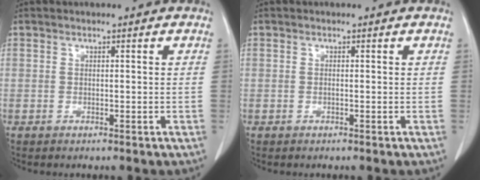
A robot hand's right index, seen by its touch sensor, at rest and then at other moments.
{"total": 0.0}